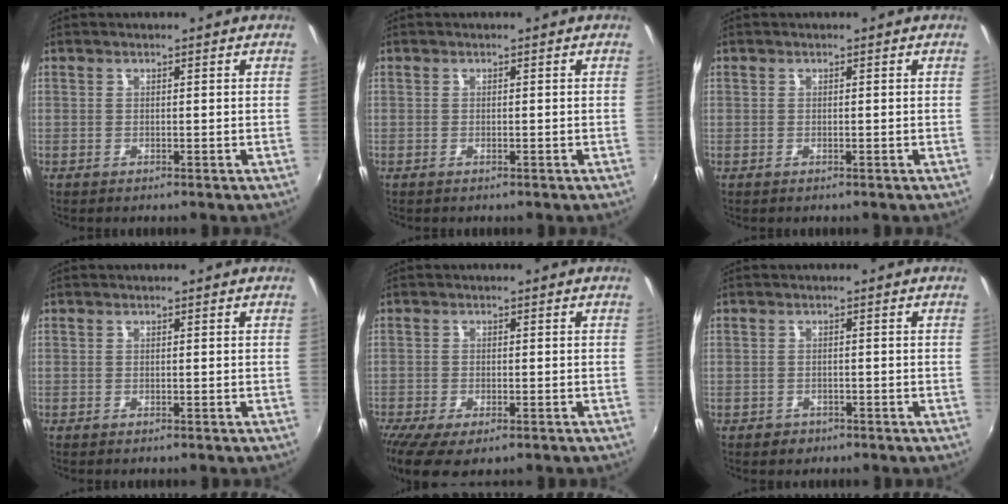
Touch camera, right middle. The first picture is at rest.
{"total": 0.0}
{"total": 0.0}
{"total": 0.0}
{"total": 8.4, "force": [-5.4, 3.1, 5.7], "torque": [-0.133, -0.041, -0.088]}
{"total": 1.9, "force": [-1.2, 1.4, 0.6], "torque": [-0.013, -0.003, -0.019]}